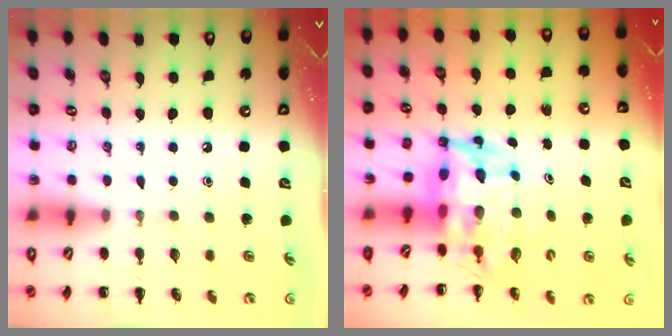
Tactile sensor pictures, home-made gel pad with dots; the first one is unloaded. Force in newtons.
{"total": 6.3, "press": 6.0, "slide": 2.1}